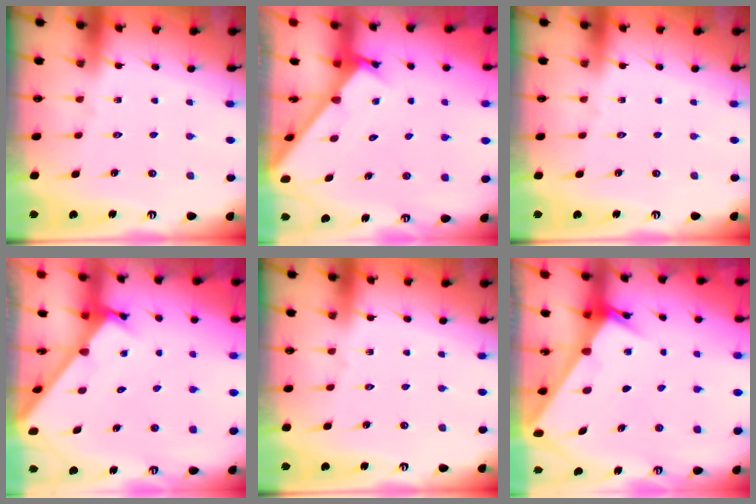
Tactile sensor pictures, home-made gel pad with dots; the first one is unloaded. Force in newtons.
{"total": 2.6, "press": 2.6, "slide": 0.3}
{"total": 0.0}
{"total": 2.4, "press": 2.4, "slide": 0.1}
{"total": 0.0}
{"total": 2.8, "press": 2.8, "slide": 0.2}